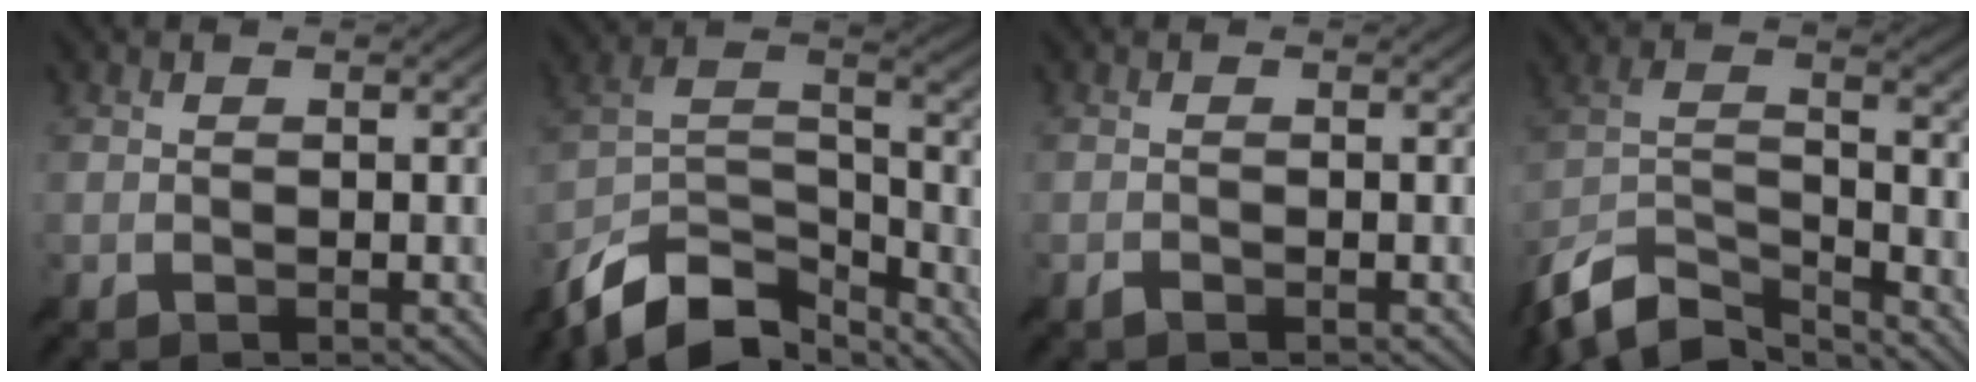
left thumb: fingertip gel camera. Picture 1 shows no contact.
{"total": 14.5, "force": [-11.2, 6.1, 6.9], "torque": [-0.166, -0.002, -0.199]}
{"total": 0.7, "force": [-0.7, 0.3, 0.2], "torque": [-0.002, -0.001, -0.010]}
{"total": 11.8, "force": [-9.5, 3.9, 5.8], "torque": [-0.133, -0.013, -0.186]}